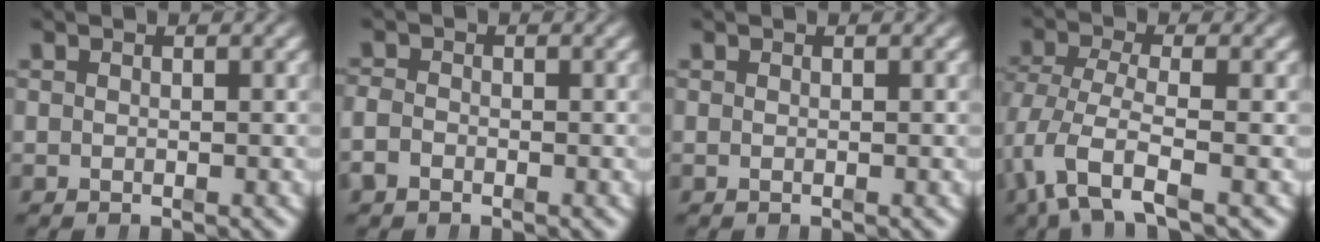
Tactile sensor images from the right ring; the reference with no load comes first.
{"total": 1.9, "force": [-1.2, 1.3, 0.7], "torque": [-0.021, -0.012, -0.019]}
{"total": 0.0}
{"total": 4.0, "force": [-1.6, 1.6, 3.3], "torque": [-0.094, -0.033, -0.009]}